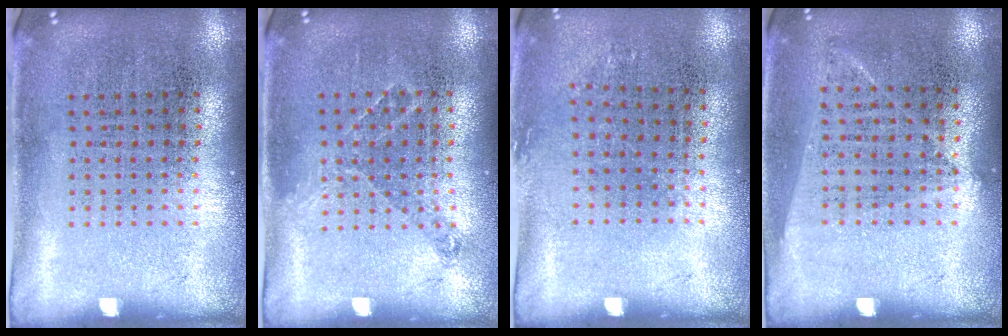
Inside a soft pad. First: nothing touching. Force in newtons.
{"total": 0.8, "press": 0.7, "slide": 0.4}
{"total": 0.8, "press": 0.6, "slide": 0.5}
{"total": 1.0, "press": 0.9, "slide": 0.5}